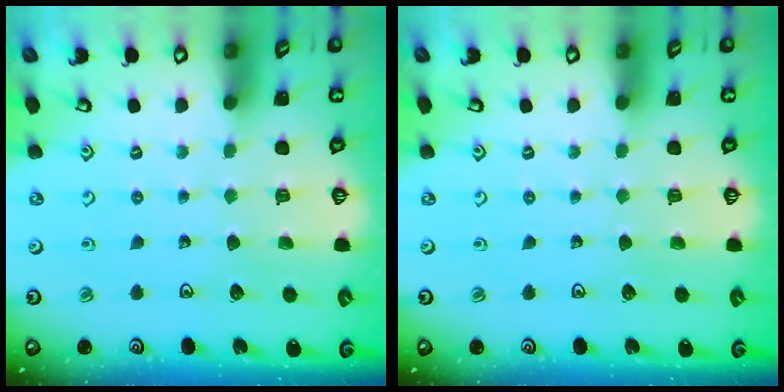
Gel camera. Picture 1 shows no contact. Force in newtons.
{"total": 0.0}